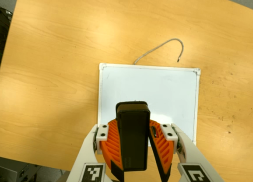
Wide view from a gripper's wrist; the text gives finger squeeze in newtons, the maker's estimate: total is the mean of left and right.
{"total": 9.5, "left": 9.7, "right": 9.3}